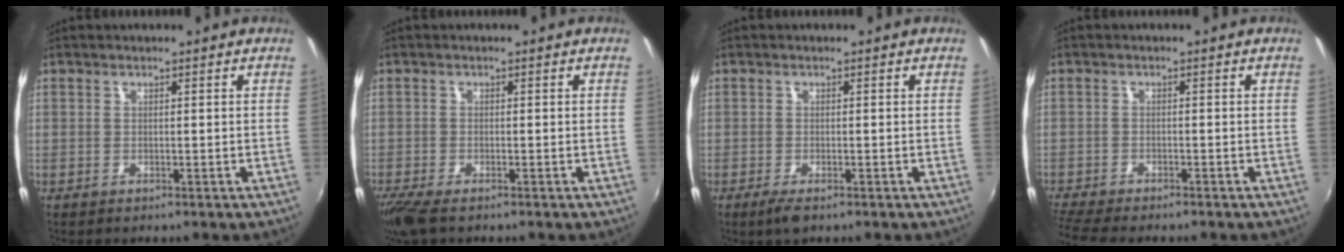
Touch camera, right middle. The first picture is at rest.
{"total": 4.7, "force": [-3.5, 0.9, 3.0], "torque": [-0.071, -0.020, -0.067]}
{"total": 2.4, "force": [-1.5, 0.6, 1.8], "torque": [-0.037, -0.008, -0.027]}
{"total": 6.8, "force": [-6.1, 0.7, 2.9], "torque": [-0.083, -0.029, -0.108]}